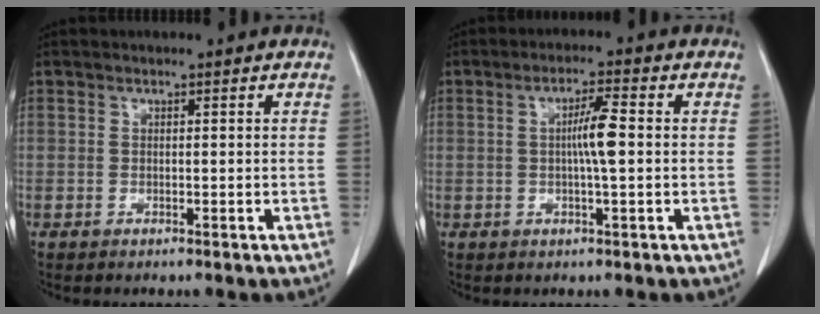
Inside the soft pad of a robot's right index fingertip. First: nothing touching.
{"total": 4.6, "force": [0.2, 0.0, 4.6], "torque": [-0.078, 0.004, 0.006]}